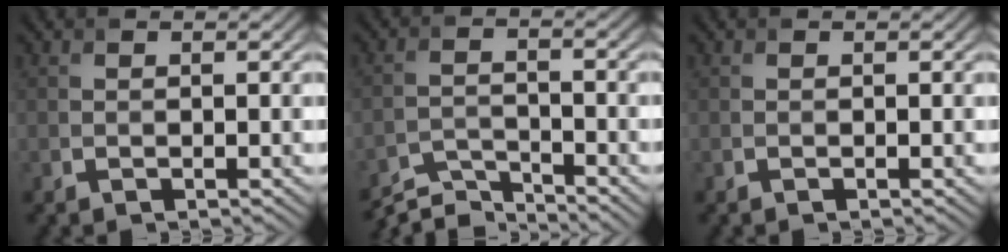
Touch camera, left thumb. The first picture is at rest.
{"total": 5.2, "force": [-5.0, 0.7, 1.2], "torque": [-0.029, -0.010, -0.095]}
{"total": 0.0}